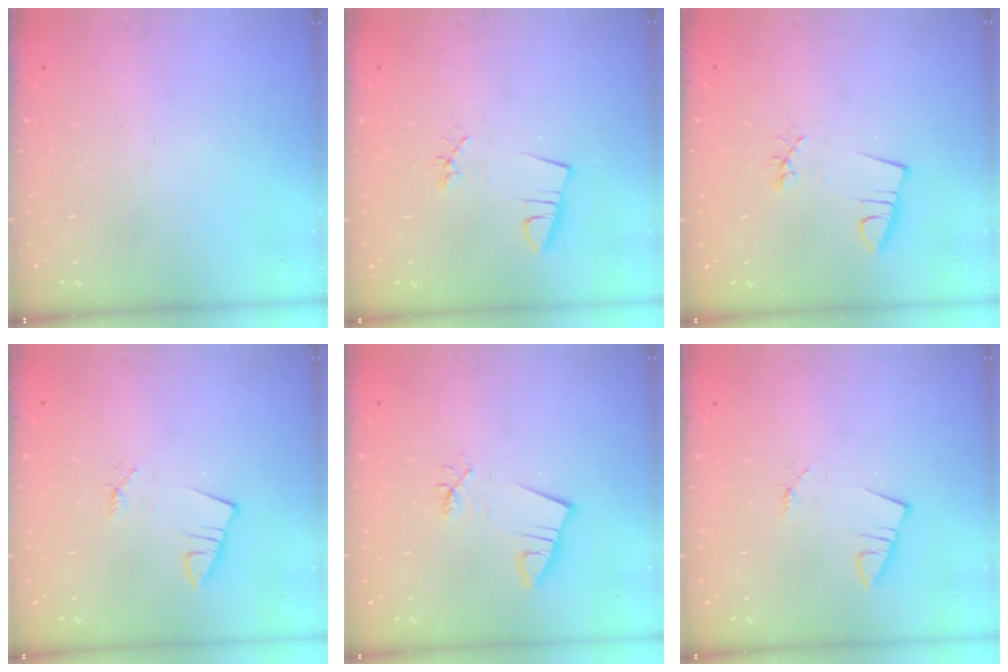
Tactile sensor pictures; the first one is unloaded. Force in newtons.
{"total": 2.6, "press": 1.1, "slide": 2.4}
{"total": 2.9, "press": 1.5, "slide": 2.5}
{"total": 1.0, "press": 1.0, "slide": 0.1}
{"total": 2.8, "press": 2.8, "slide": 0.4}
{"total": 0.8, "press": 0.8, "slide": 0.1}